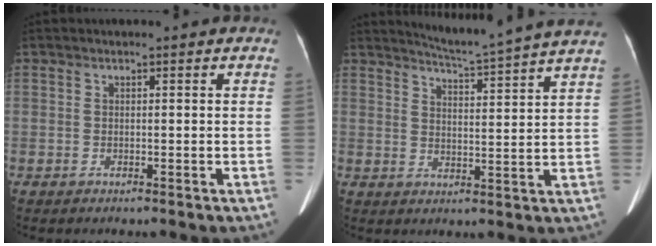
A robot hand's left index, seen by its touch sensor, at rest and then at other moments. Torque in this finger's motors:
{"motor_torque": [0.45, -1.18, 0.05, 0.00]}